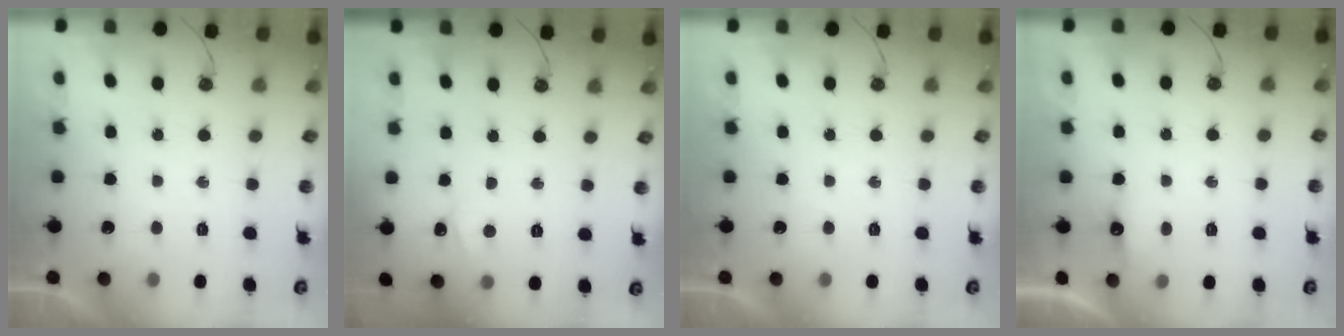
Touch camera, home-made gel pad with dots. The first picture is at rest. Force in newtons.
{"total": 2.3, "press": 2.2, "slide": 0.3}
{"total": 0.0}
{"total": 3.9, "press": 3.9, "slide": 0.7}